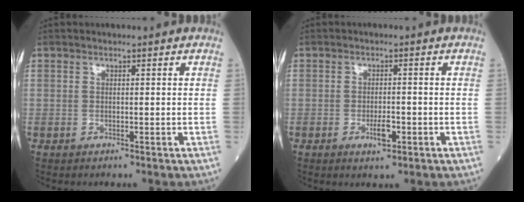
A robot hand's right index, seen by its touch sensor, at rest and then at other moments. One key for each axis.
{"total": 2.7, "fx": -1.1, "fy": 0.9, "fz": 2.3, "tx": -0.040, "ty": 0.000, "tz": -0.015}